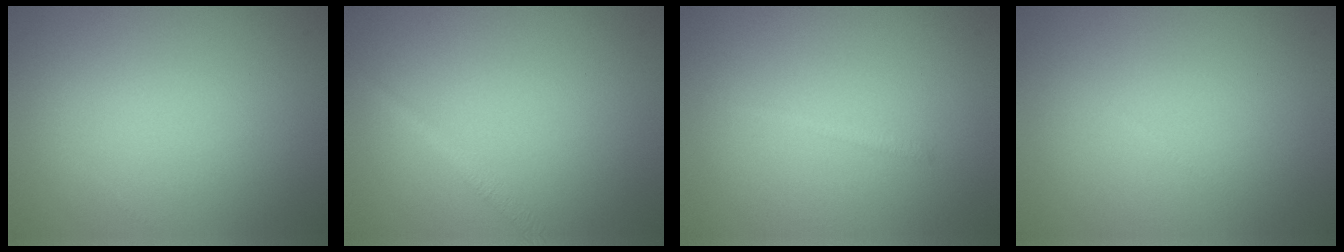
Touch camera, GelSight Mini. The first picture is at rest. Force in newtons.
{"total": 1.4, "press": 1.4, "slide": 0.1}
{"total": 0.7, "press": 0.7, "slide": 0.0}
{"total": 0.0}